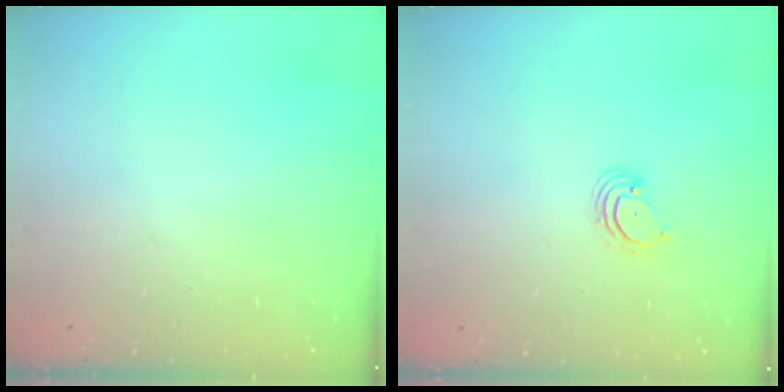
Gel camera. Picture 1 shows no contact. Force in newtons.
{"total": 3.1, "press": 3.1, "slide": 0.3}